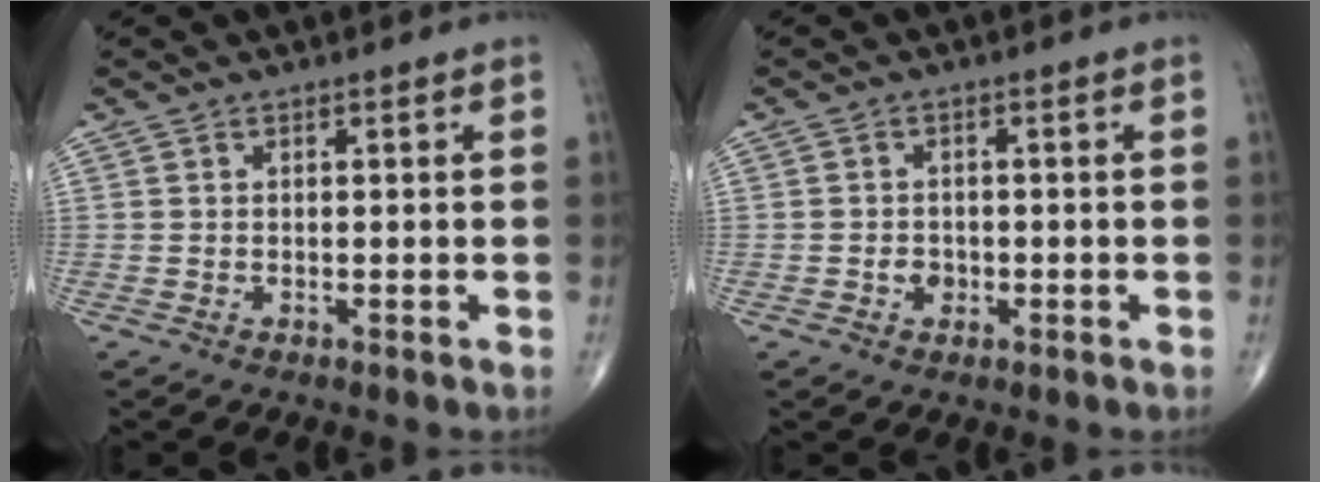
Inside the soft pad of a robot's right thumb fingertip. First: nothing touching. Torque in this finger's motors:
{"motor_torque": [0.52, 0.89, -0.10, -0.01, 0.00]}